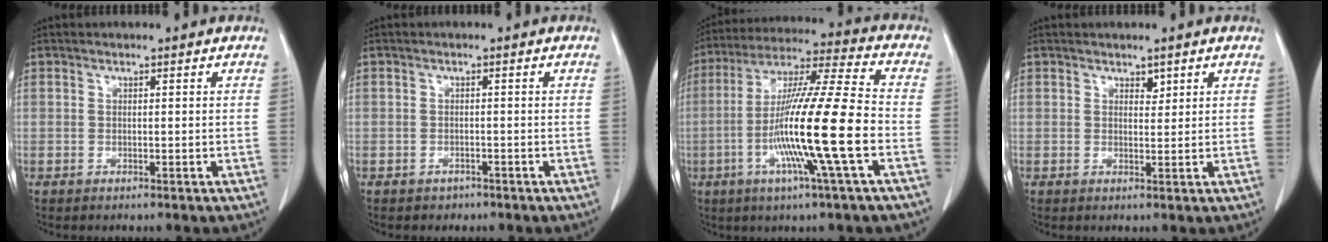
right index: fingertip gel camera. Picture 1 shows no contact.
{"total": 1.4, "force": [-1.0, 1.0, 0.0], "torque": [-0.010, 0.002, -0.012]}
{"total": 17.4, "force": [-4.6, -1.1, 16.8], "torque": [-0.313, -0.010, -0.094]}
{"total": 1.2, "force": [0.9, 0.6, 0.6], "torque": [-0.006, -0.004, 0.012]}